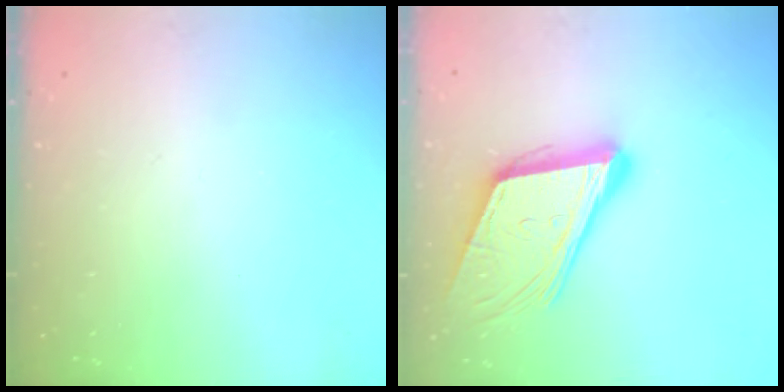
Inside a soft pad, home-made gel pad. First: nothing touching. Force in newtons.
{"total": 18.8, "press": 18.4, "slide": 4.2}